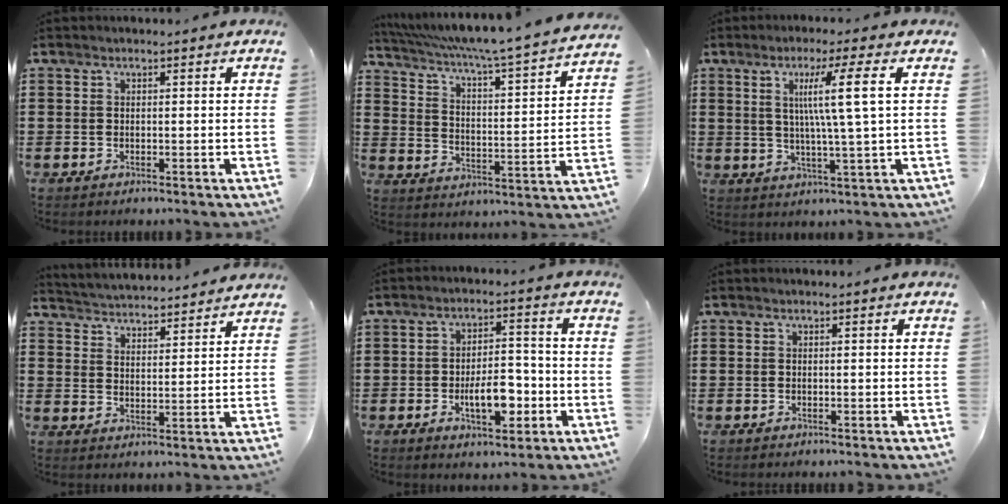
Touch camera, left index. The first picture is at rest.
{"total": 4.9, "force": [4.2, -0.7, 2.5], "torque": [-0.069, -0.045, 0.059]}
{"total": 8.4, "force": [2.2, -0.6, 8.1], "torque": [-0.159, 0.000, 0.027]}
{"total": 3.6, "force": [3.6, -0.3, -0.6], "torque": [-0.008, -0.027, 0.058]}
{"total": 7.1, "force": [-2.2, 3.1, 6.0], "torque": [-0.104, 0.002, -0.043]}
{"total": 0.0}